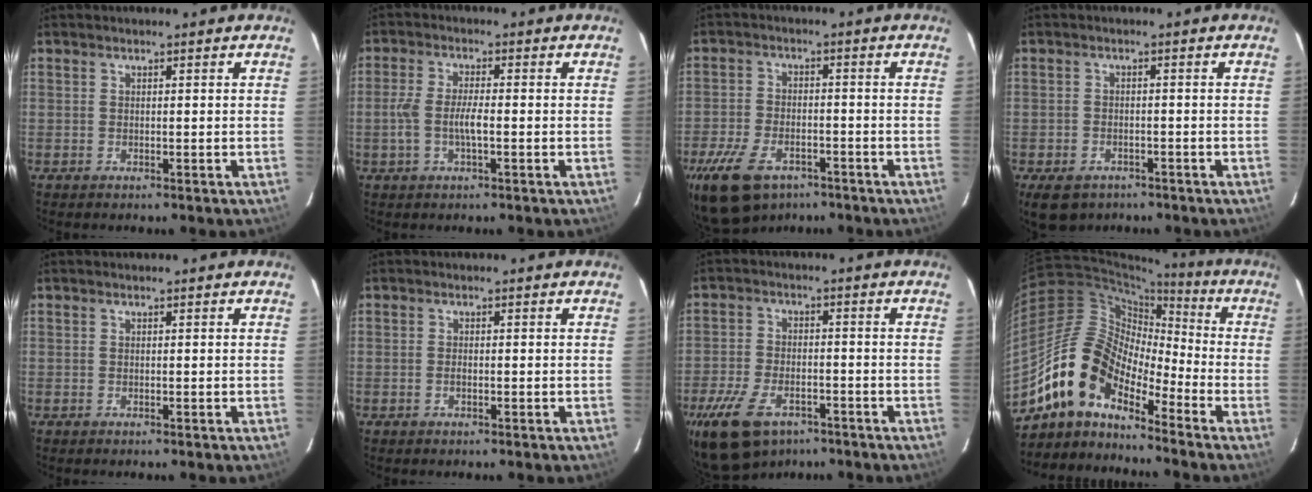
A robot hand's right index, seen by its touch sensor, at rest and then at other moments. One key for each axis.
{"total": 5.1, "fx": -1.2, "fy": 1.3, "fz": 4.8, "tx": -0.101, "ty": 0.003, "tz": -0.024}
{"total": 13.2, "fx": -8.4, "fy": 7.2, "fz": 7.1, "tx": -0.171, "ty": -0.017, "tz": -0.148}
{"total": 7.1, "fx": -4.7, "fy": 4.4, "fz": 2.9, "tx": -0.073, "ty": -0.007, "tz": -0.068}
{"total": 0.0}
{"total": 1.0, "fx": -0.4, "fy": 0.5, "fz": 0.7, "tx": -0.016, "ty": 0.002, "tz": -0.007}
{"total": 13.4, "fx": -8.5, "fy": 7.2, "fz": 7.4, "tx": -0.174, "ty": -0.016, "tz": -0.150}
{"total": 13.0, "fx": -9.9, "fy": 5.6, "fz": 6.4, "tx": -0.109, "ty": 0.020, "tz": -0.202}